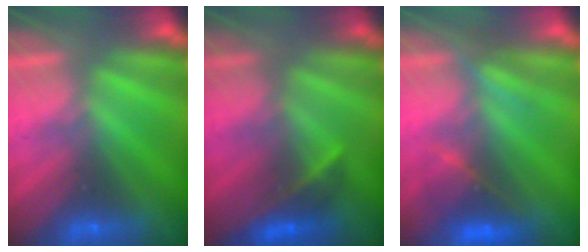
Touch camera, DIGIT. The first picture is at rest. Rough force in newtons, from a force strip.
{"total": 2.4}
{"total": 3.0}